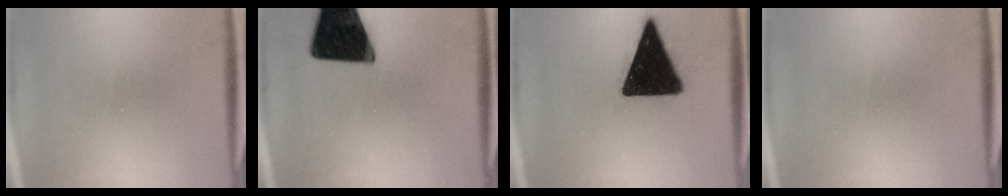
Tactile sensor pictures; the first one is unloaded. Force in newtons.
{"total": 19.6}
{"total": 18.8}
{"total": 0.0}